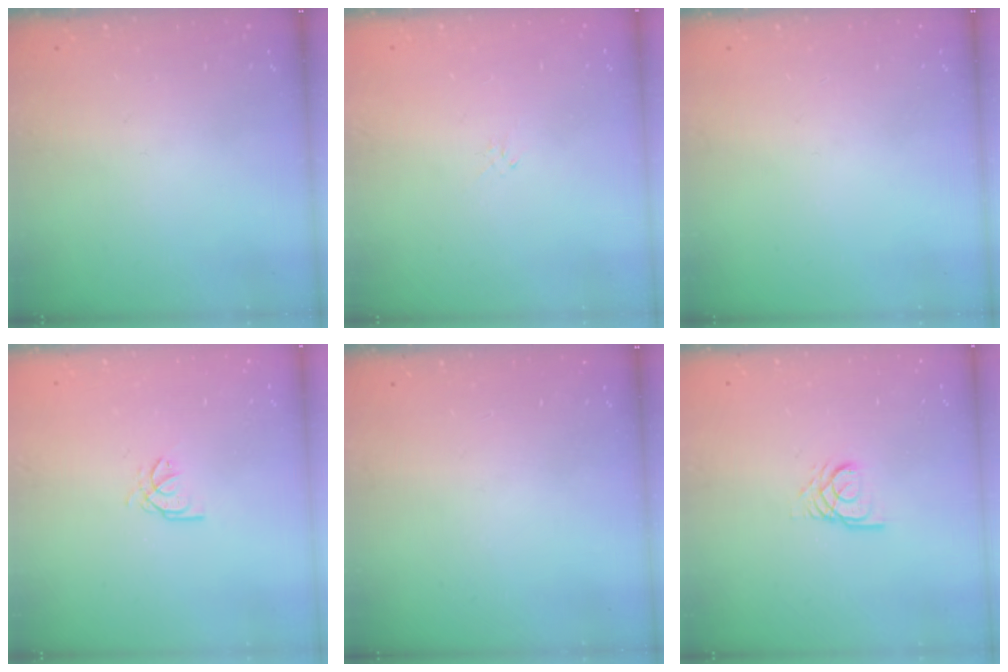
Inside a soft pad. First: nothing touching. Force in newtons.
{"total": 0.7, "press": 0.5, "slide": 0.4}
{"total": 0.0}
{"total": 2.7, "press": 2.7, "slide": 0.4}
{"total": 0.0}
{"total": 3.0, "press": 2.9, "slide": 0.3}